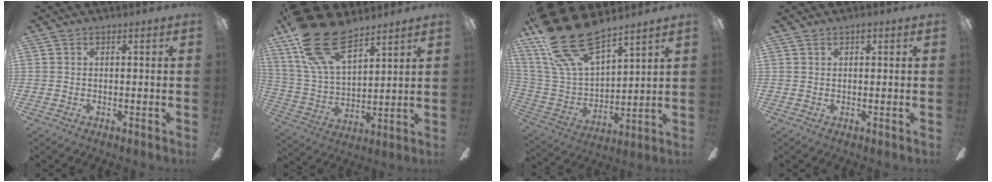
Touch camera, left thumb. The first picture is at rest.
{"total": 21.9, "force": [14.1, 10.1, 13.2], "torque": [-0.274, -0.068, 0.256]}
{"total": 22.1, "force": [17.7, 7.8, 10.7], "torque": [-0.237, -0.109, 0.318]}
{"total": 1.5, "force": [1.0, 0.8, 0.7], "torque": [-0.006, 0.001, 0.016]}